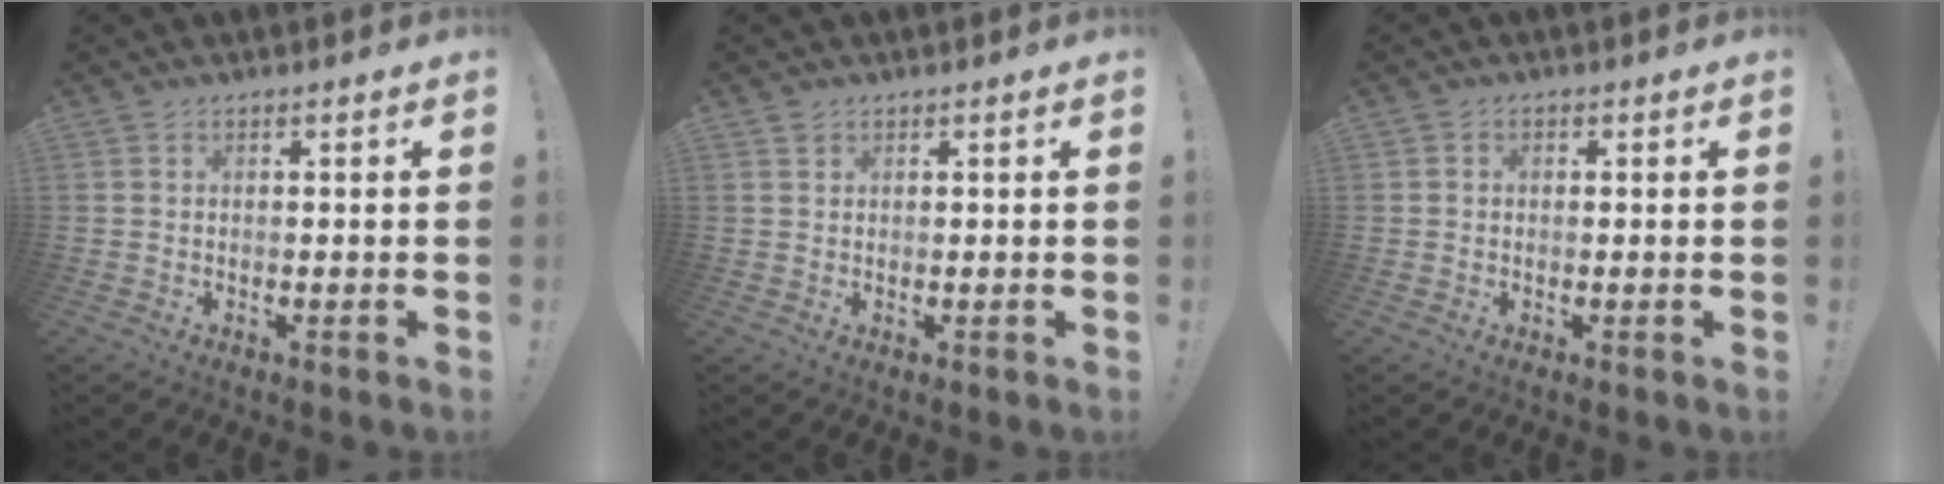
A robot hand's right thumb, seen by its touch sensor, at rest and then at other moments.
{"total": 1.1, "force": [0.8, 0.7, 0.2], "torque": [0.009, -0.005, 0.013]}
{"total": 1.2, "force": [-0.2, 1.1, 0.5], "torque": [-0.008, 0.004, -0.005]}